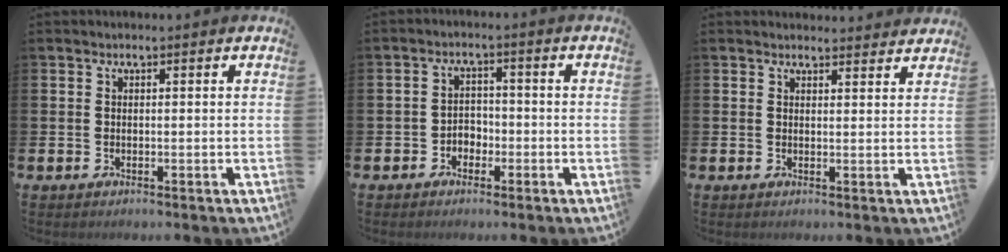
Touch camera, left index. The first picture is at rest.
{"total": 2.5, "force": [-1.7, 1.8, 0.5], "torque": [-0.018, 0.009, -0.038]}
{"total": 2.2, "force": [2.2, 0.4, -0.1], "torque": [0.012, -0.016, 0.037]}